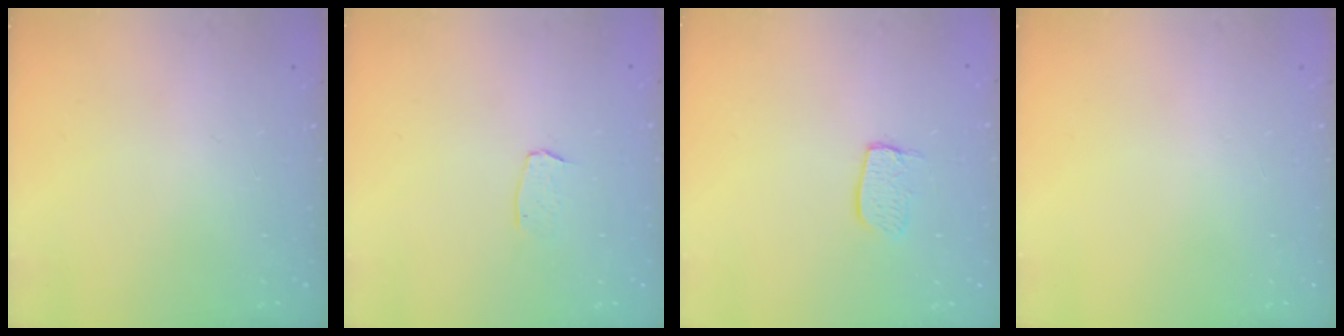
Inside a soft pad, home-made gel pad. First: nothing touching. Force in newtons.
{"total": 3.0, "press": 3.0, "slide": 0.2}
{"total": 7.0, "press": 7.0, "slide": 0.5}
{"total": 0.0}